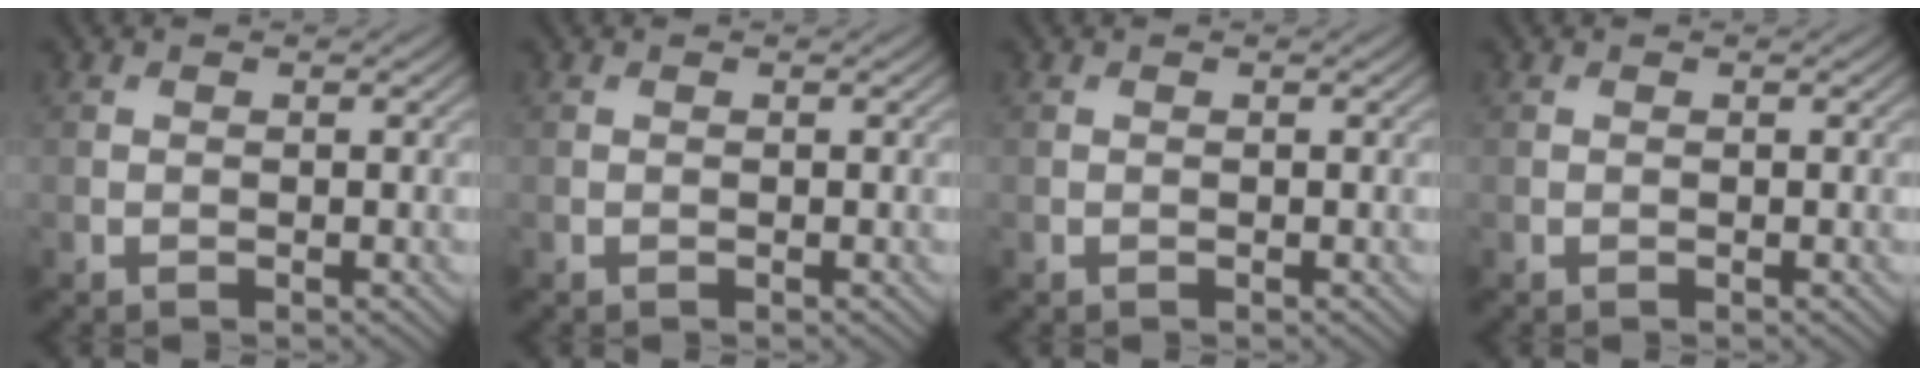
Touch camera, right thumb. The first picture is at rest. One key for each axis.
{"total": 0.0}
{"total": 0.0}
{"total": 0.0}